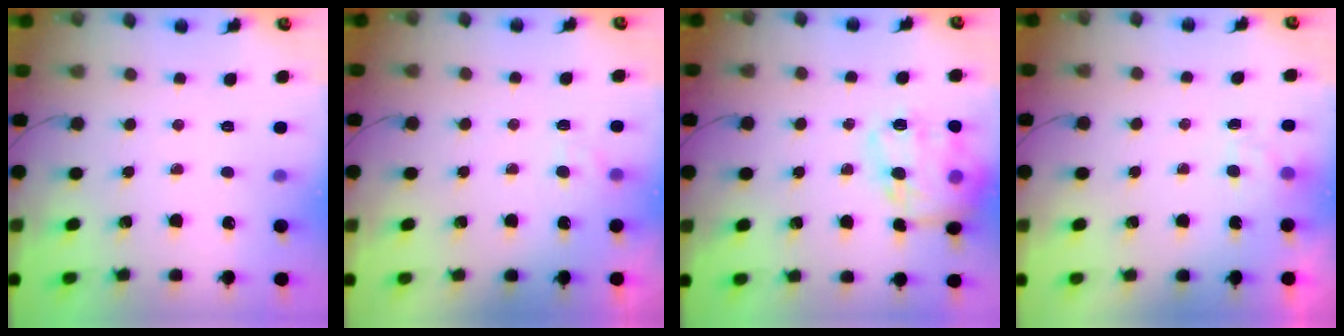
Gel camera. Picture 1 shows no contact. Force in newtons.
{"total": 2.0, "press": 1.6, "slide": 1.2}
{"total": 19.3, "press": 19.1, "slide": 2.5}
{"total": 2.0, "press": 1.4, "slide": 1.3}